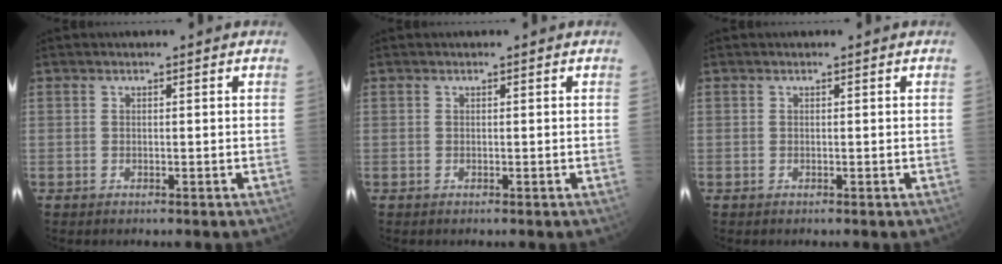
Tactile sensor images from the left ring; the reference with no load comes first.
{"total": 0.0}
{"total": 0.0}